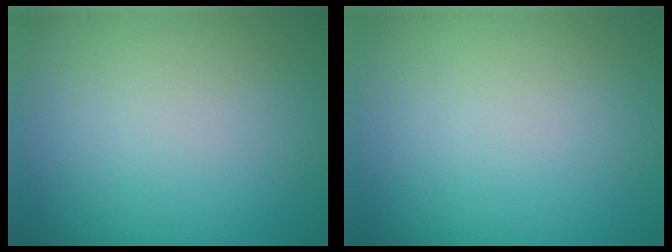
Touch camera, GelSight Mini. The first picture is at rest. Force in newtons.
{"total": 0.0}